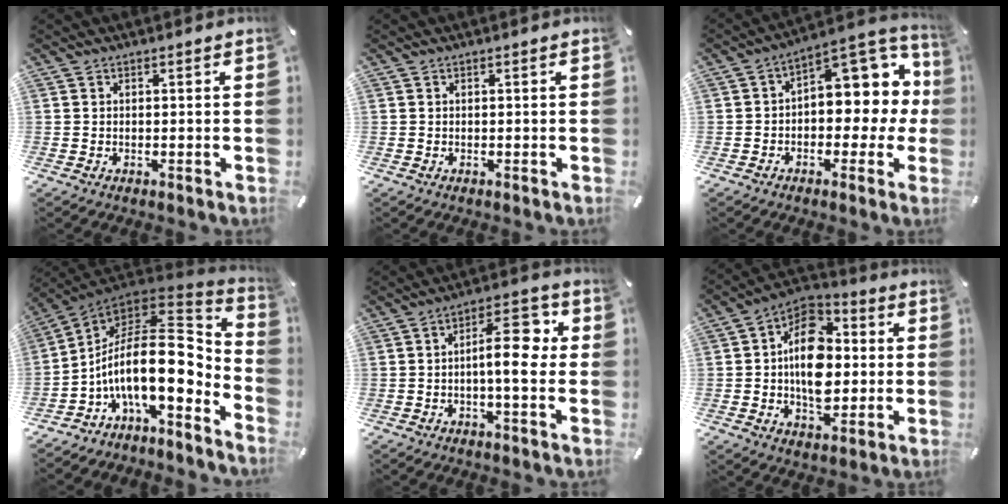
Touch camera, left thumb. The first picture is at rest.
{"total": 0.0}
{"total": 10.7, "force": [3.2, 6.9, 7.5], "torque": [-0.082, -0.039, 0.056]}
{"total": 22.0, "force": [-1.0, 10.6, 19.3], "torque": [-0.357, -0.040, -0.024]}
{"total": 12.1, "force": [0.3, 4.9, 11.1], "torque": [-0.154, 0.002, 0.003]}
{"total": 16.0, "force": [-0.4, 11.2, 11.4], "torque": [-0.199, 0.003, -0.010]}